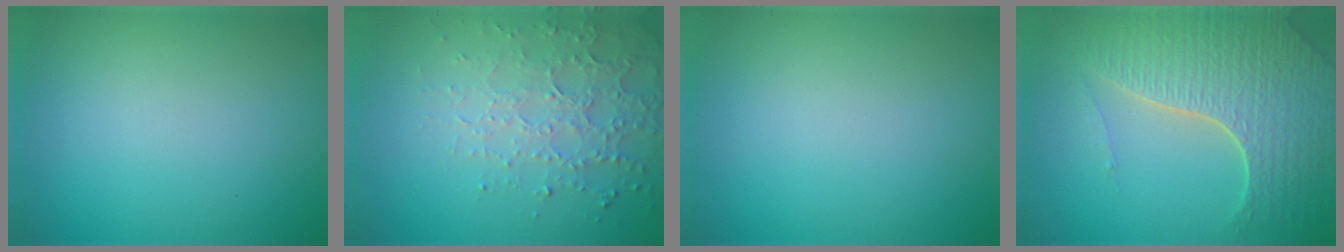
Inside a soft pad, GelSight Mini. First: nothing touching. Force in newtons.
{"total": 4.6, "press": 3.3, "slide": 3.2}
{"total": 0.0}
{"total": 7.1, "press": 5.1, "slide": 5.0}